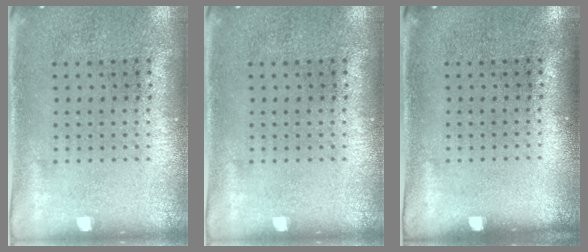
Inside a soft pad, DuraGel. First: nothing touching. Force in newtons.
{"total": 0.0}
{"total": 0.0}